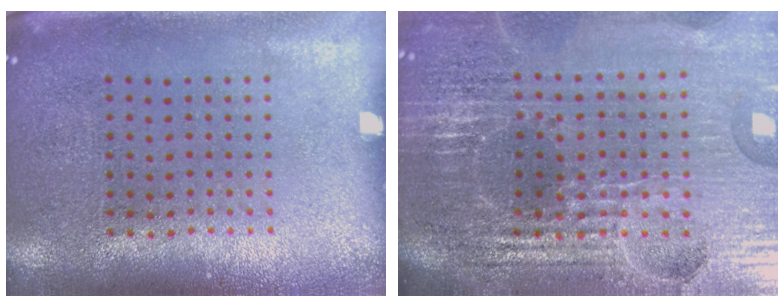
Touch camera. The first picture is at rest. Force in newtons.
{"total": 6.8, "press": 5.9, "slide": 3.4}